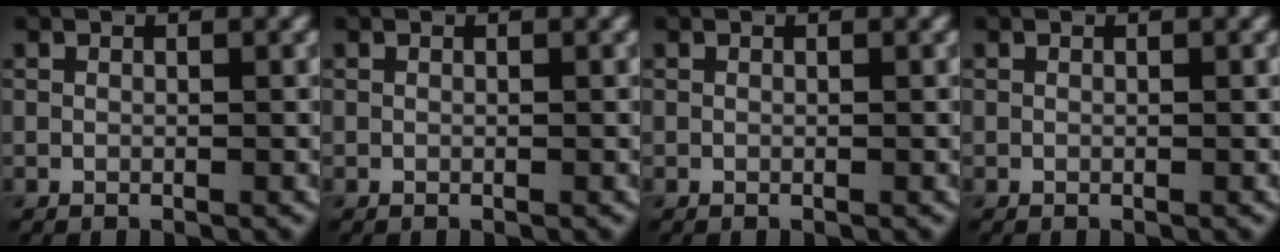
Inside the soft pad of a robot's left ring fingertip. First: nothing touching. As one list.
[{"total": 0.0}, {"total": 0.0}, {"total": 0.0}]